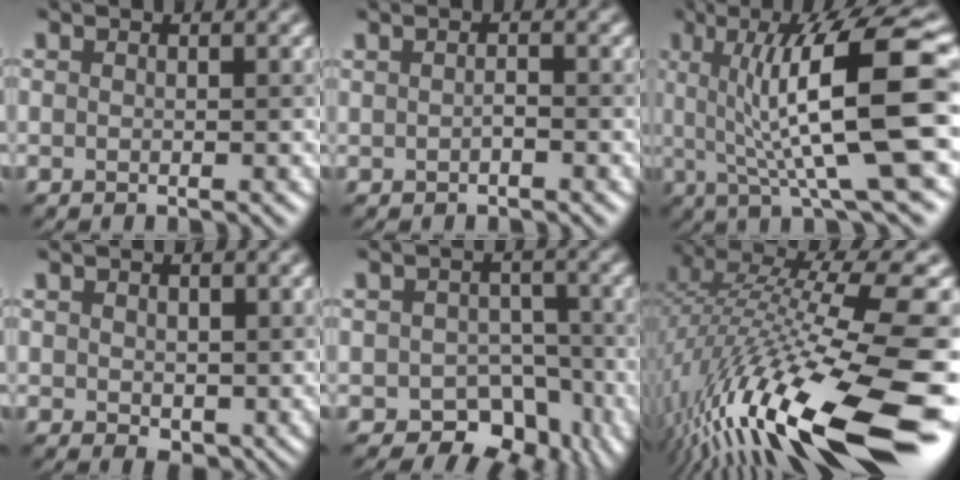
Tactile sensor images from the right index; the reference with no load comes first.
{"total": 0.6, "force": [-0.1, 0.2, 0.5], "torque": [-0.015, -0.001, -0.002]}
{"total": 11.9, "force": [1.2, 2.4, 11.6], "torque": [-0.167, 0.008, 0.022]}
{"total": 2.4, "force": [0.8, 1.6, 1.5], "torque": [-0.028, -0.007, 0.020]}
{"total": 6.1, "force": [-2.5, 4.8, 2.9], "torque": [-0.017, -0.002, -0.031]}
{"total": 16.5, "force": [-4.3, 4.1, 15.4], "torque": [-0.280, 0.016, -0.072]}